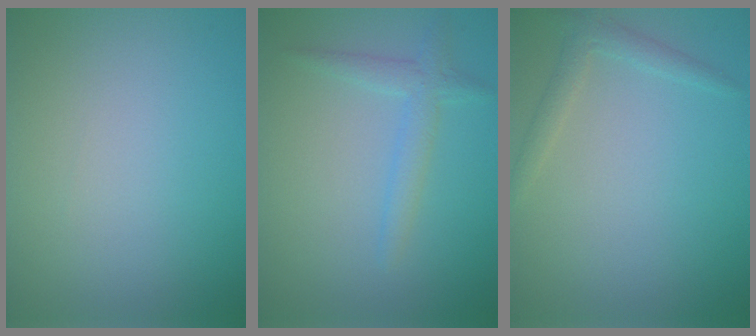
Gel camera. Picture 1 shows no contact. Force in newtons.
{"total": 2.0, "press": 2.0, "slide": 0.1}
{"total": 1.6, "press": 1.6, "slide": 0.1}